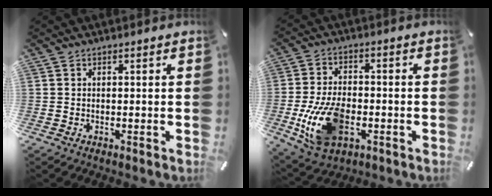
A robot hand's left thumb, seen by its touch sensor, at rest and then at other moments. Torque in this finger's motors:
{"motor_torque": [1.81, 2.92, 1.28, 0.28, 0.29]}